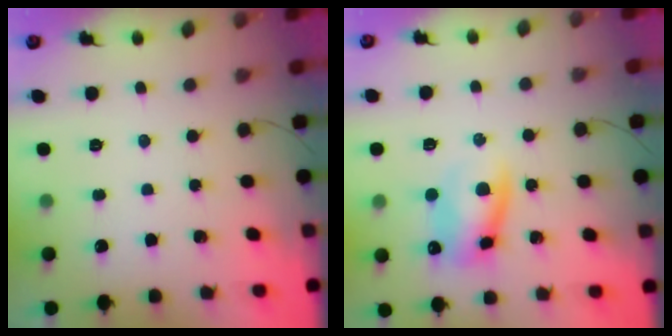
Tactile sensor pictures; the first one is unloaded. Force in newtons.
{"total": 10.8, "press": 10.6, "slide": 1.9}